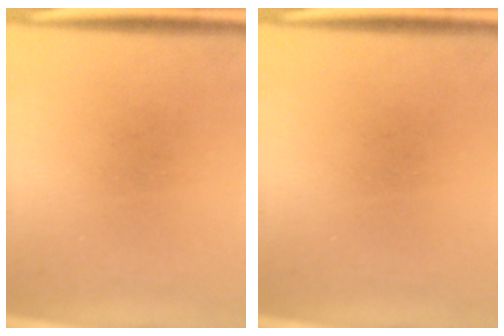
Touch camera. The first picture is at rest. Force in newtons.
{"total": 0.0}